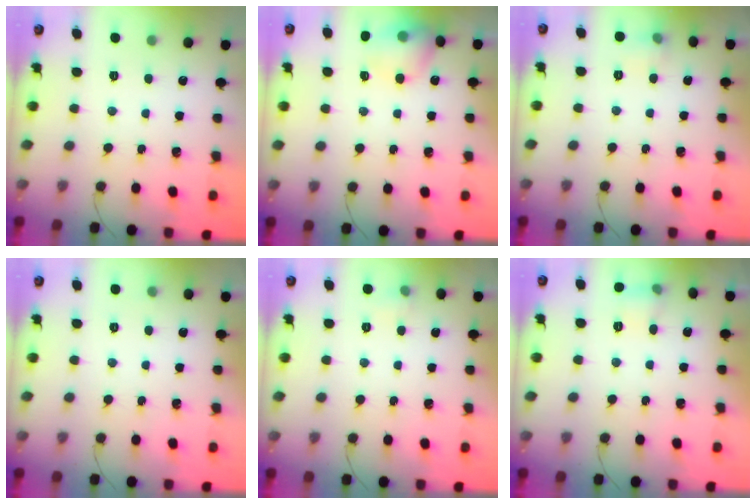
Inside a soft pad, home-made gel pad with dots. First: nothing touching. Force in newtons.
{"total": 11.8, "press": 11.6, "slide": 1.8}
{"total": 5.3, "press": 5.1, "slide": 1.5}
{"total": 2.4, "press": 1.6, "slide": 1.8}
{"total": 4.1, "press": 3.9, "slide": 1.2}
{"total": 7.0, "press": 6.7, "slide": 1.9}